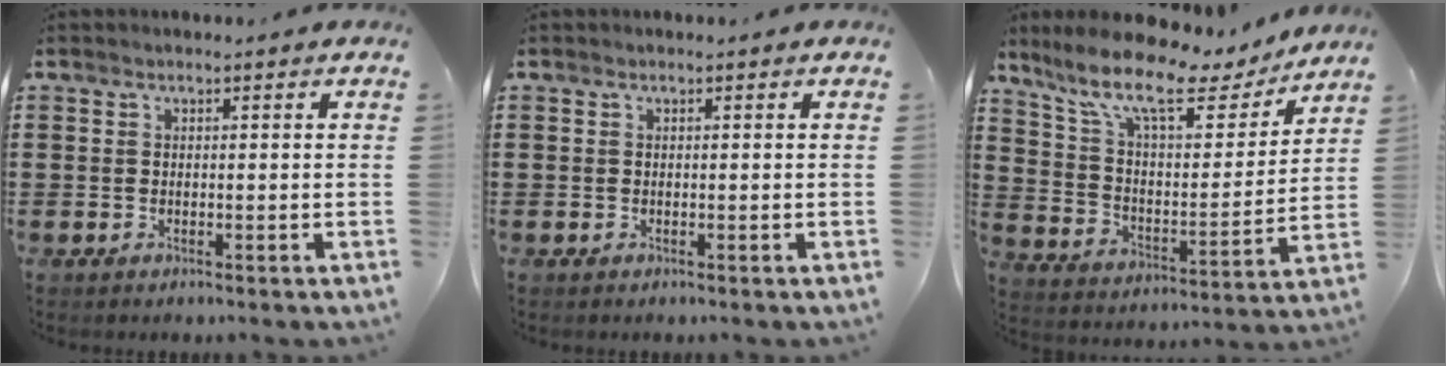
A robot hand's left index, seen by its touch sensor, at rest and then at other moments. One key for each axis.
{"total": 0.0}
{"total": 11.7, "fx": 8.7, "fy": 3.3, "fz": 7.1, "tx": -0.163, "ty": -0.044, "tz": 0.145}